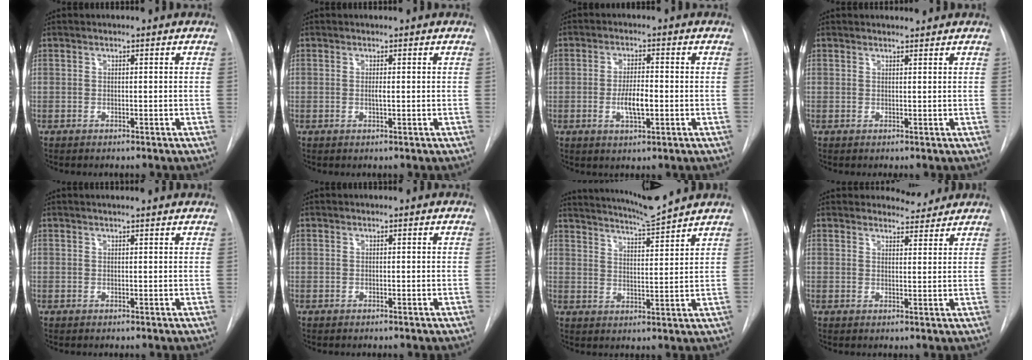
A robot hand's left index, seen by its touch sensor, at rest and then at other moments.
{"total": 0.9, "force": [-0.7, 0.0, 0.6], "torque": [-0.014, -0.005, -0.009]}
{"total": 4.7, "force": [-1.8, 1.3, 4.2], "torque": [-0.077, -0.008, -0.026]}
{"total": 0.6, "force": [0.6, 0.0, -0.1], "torque": [-0.004, -0.001, 0.013]}
{"total": 3.5, "force": [3.2, 0.0, 1.4], "torque": [-0.017, 0.013, 0.031]}
{"total": 0.0}
{"total": 6.4, "force": [6.0, -1.3, 1.7], "torque": [-0.038, -0.010, 0.098]}
{"total": 2.7, "force": [2.6, 0.8, -0.4], "torque": [0.004, -0.012, 0.033]}